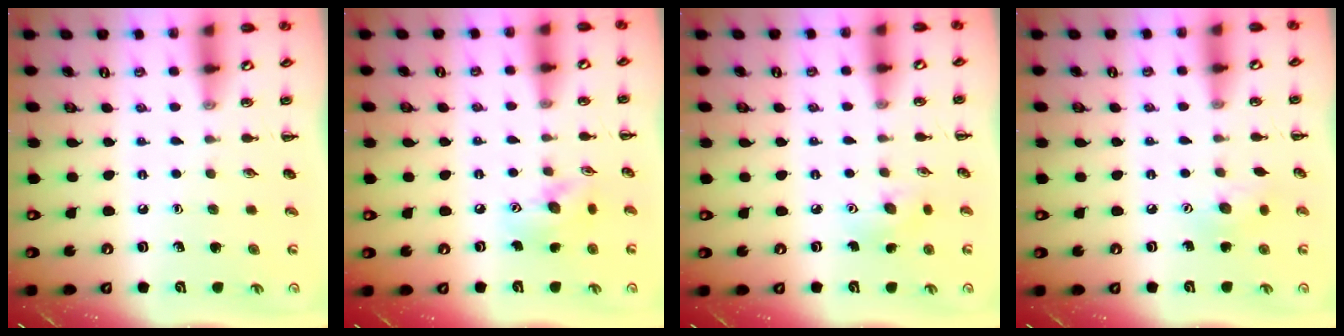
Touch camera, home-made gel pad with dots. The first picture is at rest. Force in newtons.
{"total": 11.0, "press": 10.9, "slide": 1.5}
{"total": 4.9, "press": 4.8, "slide": 1.0}
{"total": 6.6, "press": 6.6, "slide": 1.0}